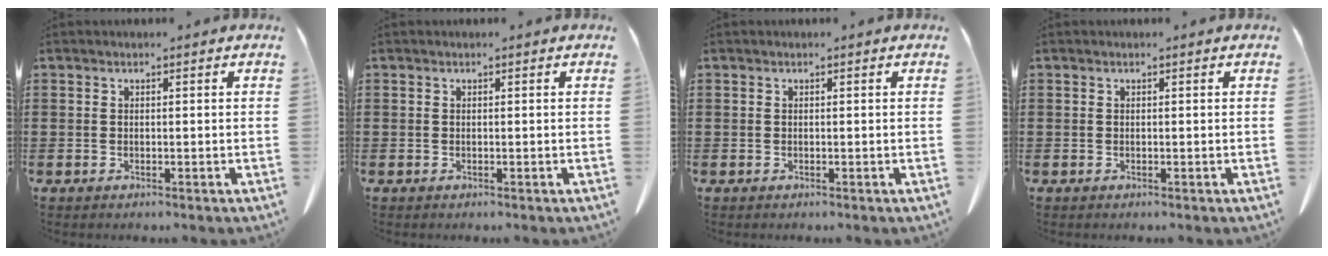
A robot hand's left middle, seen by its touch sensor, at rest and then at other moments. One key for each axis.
{"total": 0.0}
{"total": 0.0}
{"total": 0.0}